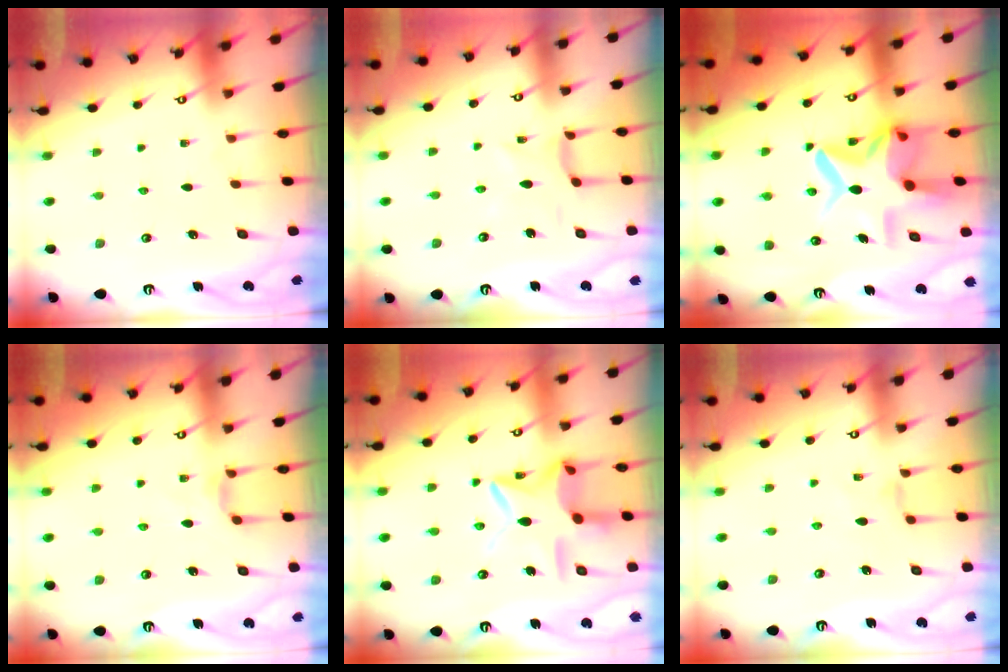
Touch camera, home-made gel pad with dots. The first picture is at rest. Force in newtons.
{"total": 5.3, "press": 5.3, "slide": 0.4}
{"total": 14.7, "press": 14.6, "slide": 2.0}
{"total": 4.2, "press": 4.1, "slide": 0.7}
{"total": 15.7, "press": 15.6, "slide": 1.2}
{"total": 1.9, "press": 1.8, "slide": 0.5}